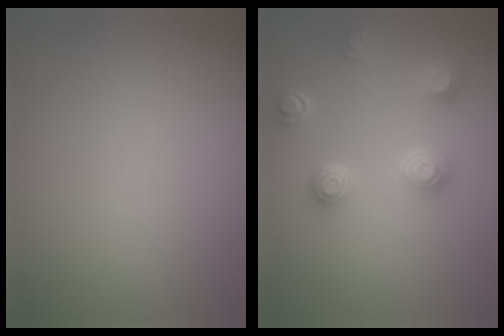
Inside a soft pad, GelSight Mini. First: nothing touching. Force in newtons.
{"total": 4.3, "press": 3.5, "slide": 2.5}